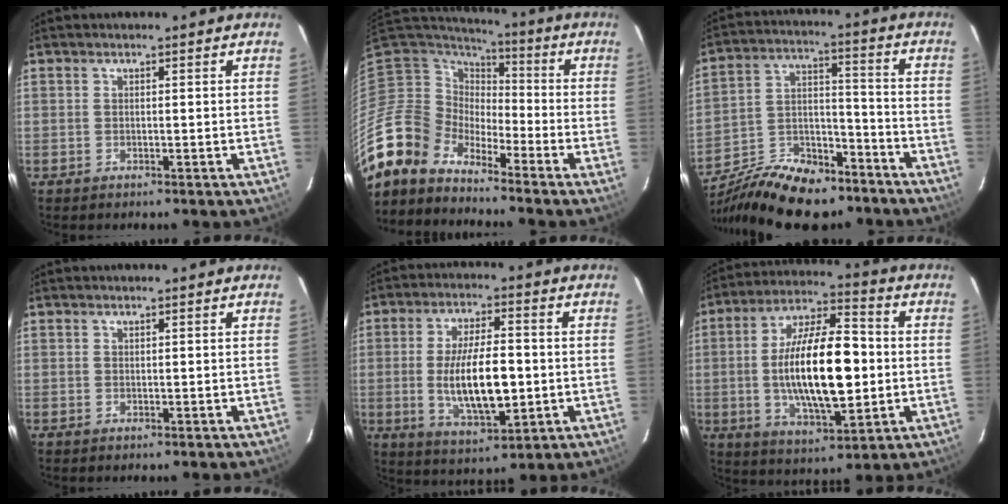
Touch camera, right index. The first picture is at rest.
{"total": 11.0, "force": [-9.9, 4.7, 1.0], "torque": [-0.028, 0.018, -0.204]}
{"total": 21.5, "force": [-16.3, 9.2, 10.6], "torque": [-0.211, 0.006, -0.258]}
{"total": 0.0}
{"total": 13.6, "force": [-1.5, 5.1, 12.5], "torque": [-0.234, -0.013, -0.016]}
{"total": 19.2, "force": [-1.2, 7.3, 17.7], "torque": [-0.323, 0.004, -0.015]}